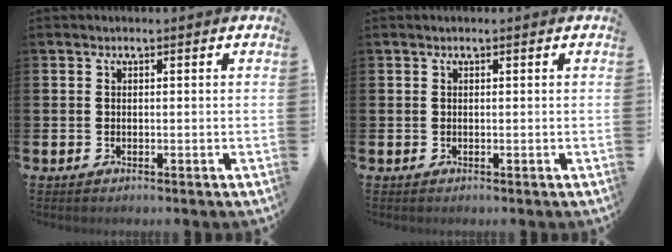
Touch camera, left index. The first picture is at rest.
{"total": 0.0}